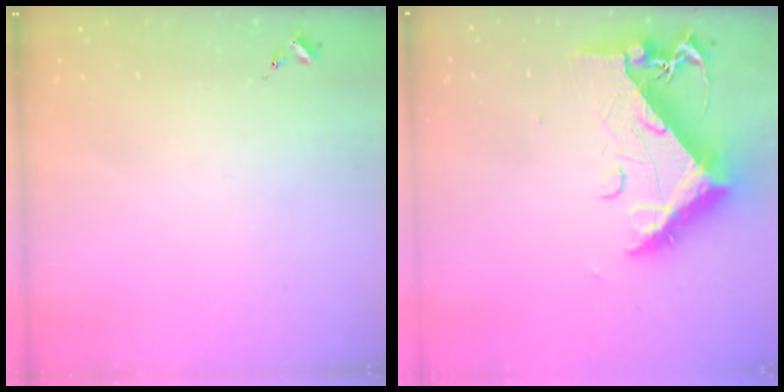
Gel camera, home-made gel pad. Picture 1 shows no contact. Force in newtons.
{"total": 13.1, "press": 13.1, "slide": 1.4}